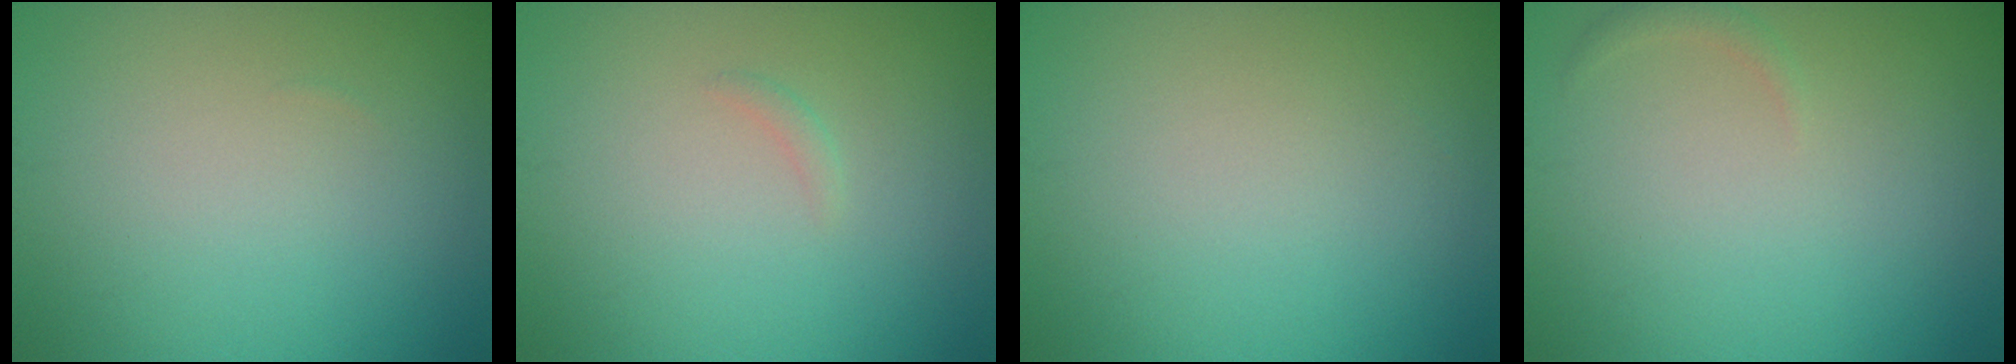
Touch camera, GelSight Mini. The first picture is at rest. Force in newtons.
{"total": 0.6, "press": 0.6, "slide": 0.0}
{"total": 0.0}
{"total": 0.8, "press": 0.8, "slide": 0.0}